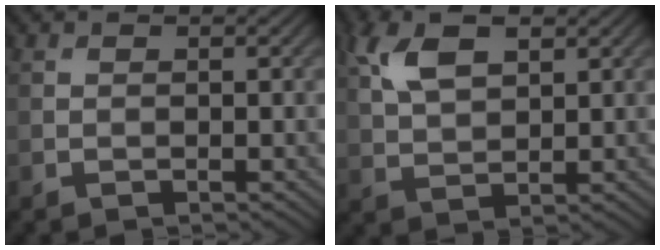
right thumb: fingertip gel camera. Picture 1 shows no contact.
{"total": 7.2, "force": [3.3, 3.6, 5.4], "torque": [-0.124, 0.010, 0.065]}